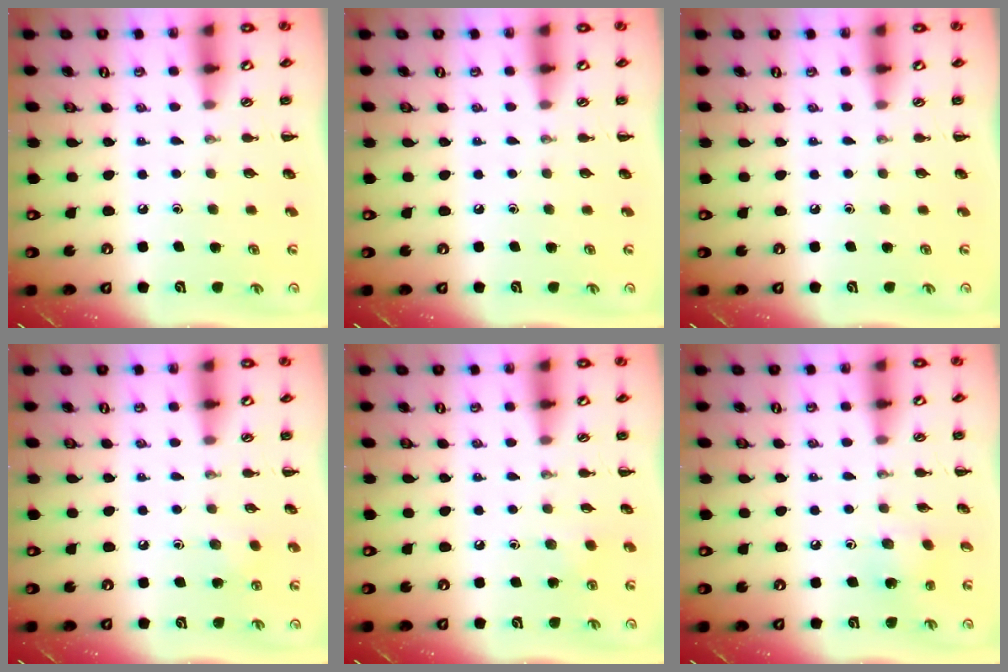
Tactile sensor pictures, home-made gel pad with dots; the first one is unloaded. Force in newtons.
{"total": 0.0}
{"total": 0.0}
{"total": 2.5, "press": 2.3, "slide": 0.7}
{"total": 2.1, "press": 2.0, "slide": 0.7}
{"total": 1.9, "press": 1.8, "slide": 0.7}